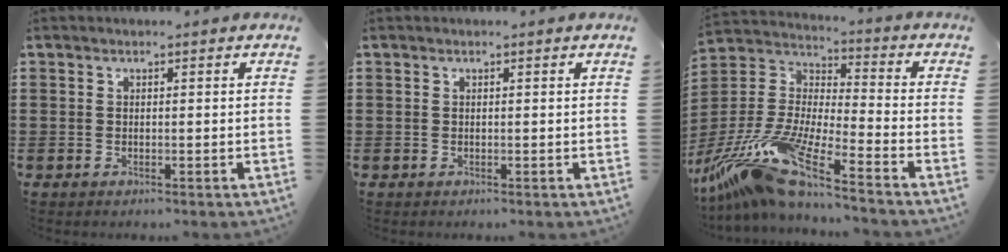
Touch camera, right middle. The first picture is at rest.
{"total": 0.0}
{"total": 14.2, "force": [-11.6, 0.4, 8.1], "torque": [-0.194, -0.002, -0.235]}